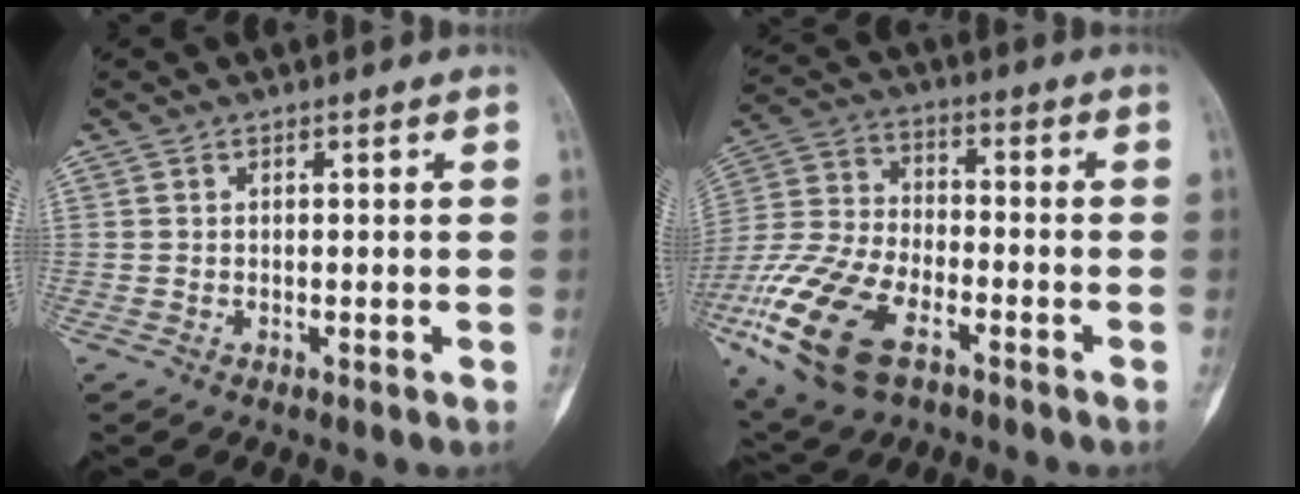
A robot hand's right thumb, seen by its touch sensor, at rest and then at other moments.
{"total": 19.5, "force": [-9.0, 10.3, 13.8], "torque": [-0.295, 0.013, -0.168]}